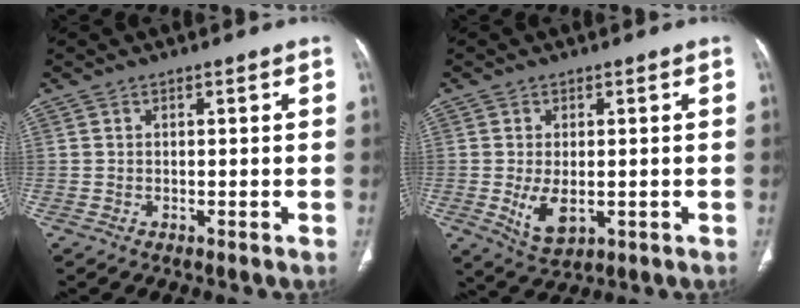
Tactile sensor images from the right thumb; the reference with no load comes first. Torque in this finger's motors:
{"motor_torque": [-0.01, 0.09, 0.44, 0.54, 0.16]}